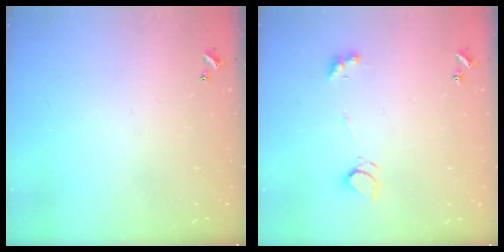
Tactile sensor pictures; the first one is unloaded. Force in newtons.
{"total": 2.3, "press": 2.3, "slide": 0.4}